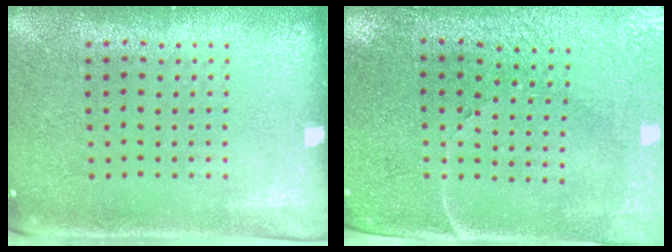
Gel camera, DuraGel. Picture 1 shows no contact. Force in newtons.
{"total": 3.4, "press": 3.1, "slide": 1.4}